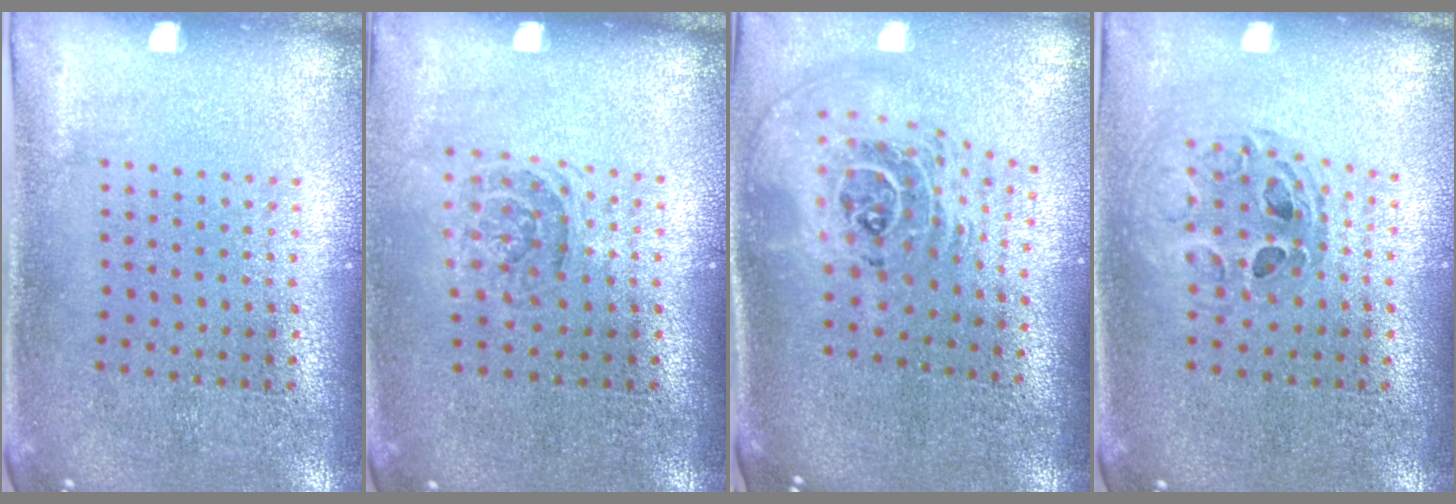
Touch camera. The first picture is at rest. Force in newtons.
{"total": 1.2, "press": 1.0, "slide": 0.6}
{"total": 2.6, "press": 1.8, "slide": 1.9}
{"total": 0.7, "press": 0.7, "slide": 0.1}